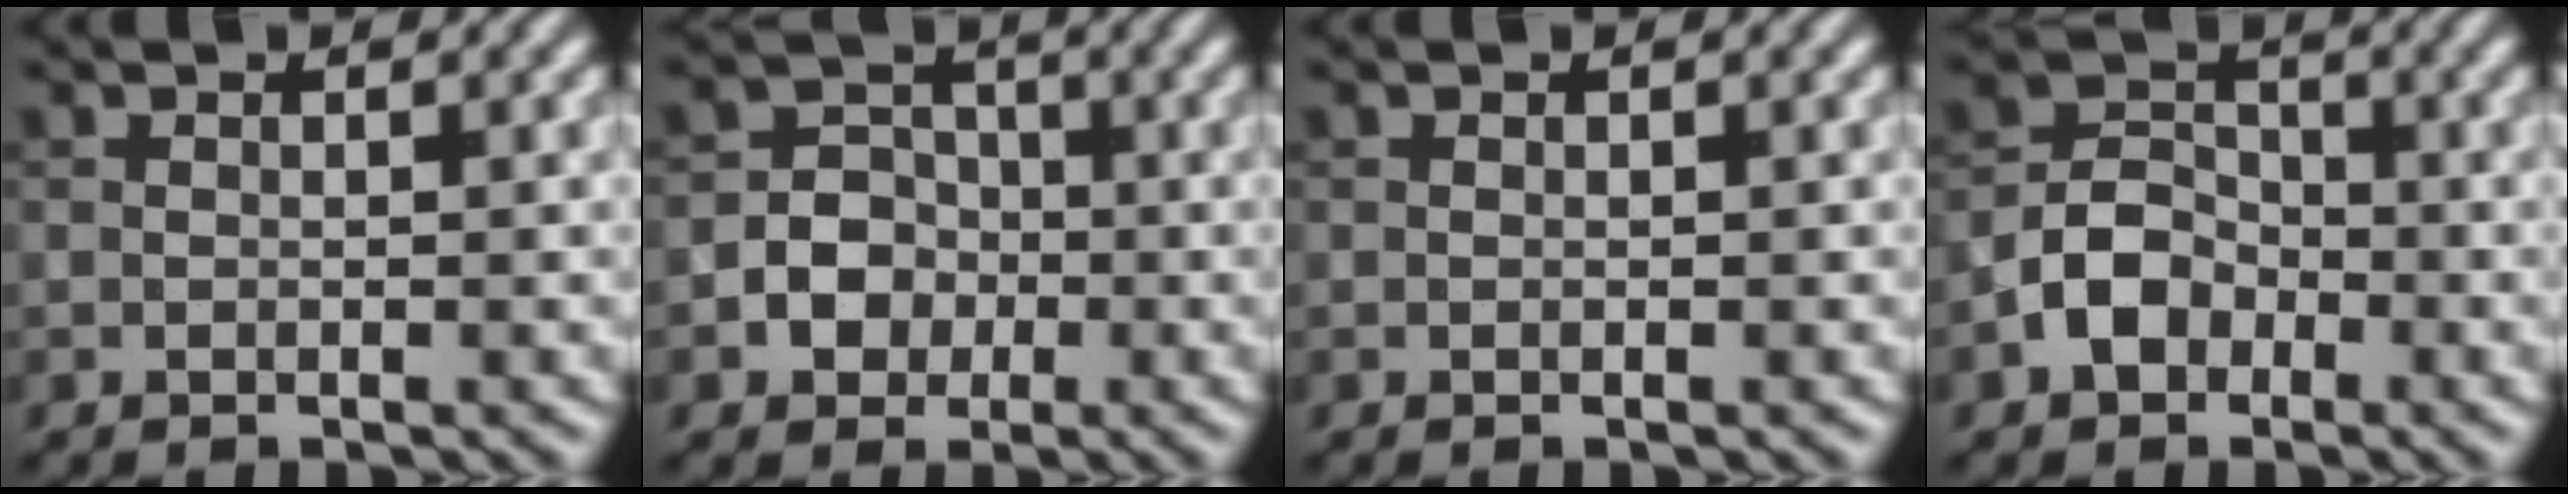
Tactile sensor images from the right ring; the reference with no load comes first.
{"total": 3.7, "force": [-1.0, 3.3, 1.2], "torque": [0.007, 0.005, -0.036]}
{"total": 0.0}
{"total": 3.8, "force": [-1.8, 2.8, 1.8], "torque": [-0.032, 0.009, -0.040]}